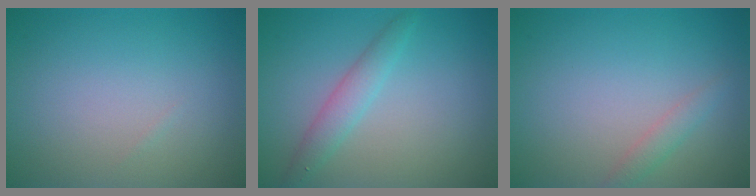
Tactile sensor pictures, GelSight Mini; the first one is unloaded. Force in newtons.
{"total": 2.2, "press": 2.2, "slide": 0.1}
{"total": 1.3, "press": 1.3, "slide": 0.1}